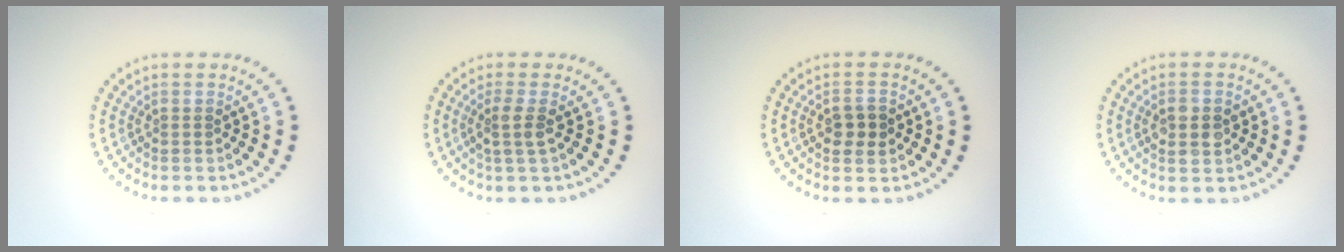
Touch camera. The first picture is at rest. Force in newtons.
{"total": 1.9, "press": 1.5, "slide": 1.1}
{"total": 2.3, "press": 2.3, "slide": 0.2}
{"total": 2.4, "press": 2.4, "slide": 0.2}